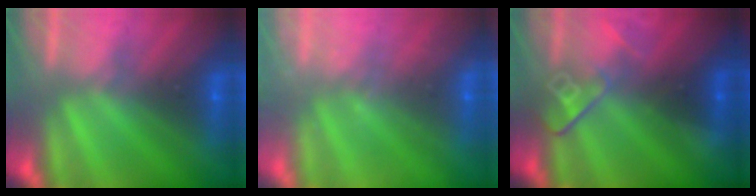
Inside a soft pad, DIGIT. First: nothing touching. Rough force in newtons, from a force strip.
{"total": 2.4}
{"total": 2.6}